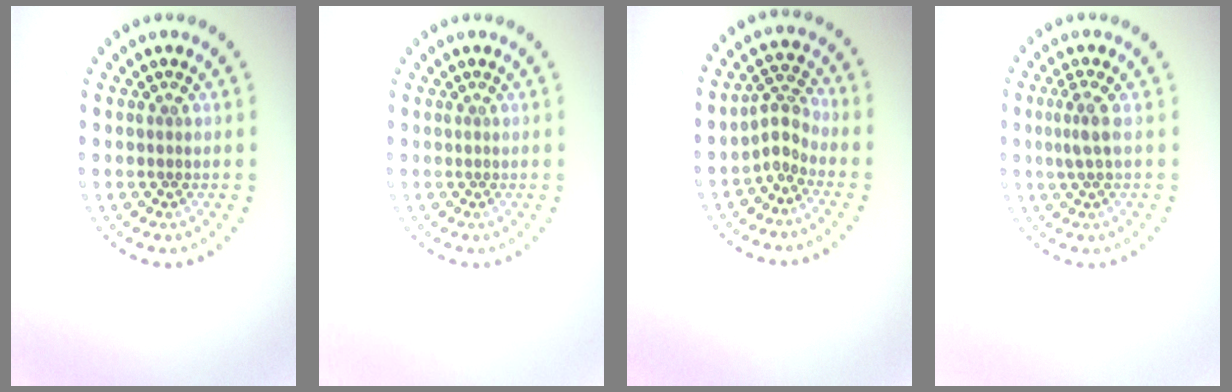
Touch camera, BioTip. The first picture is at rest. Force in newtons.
{"total": 0.0}
{"total": 2.3, "press": 1.6, "slide": 1.7}
{"total": 1.7, "press": 1.3, "slide": 1.1}